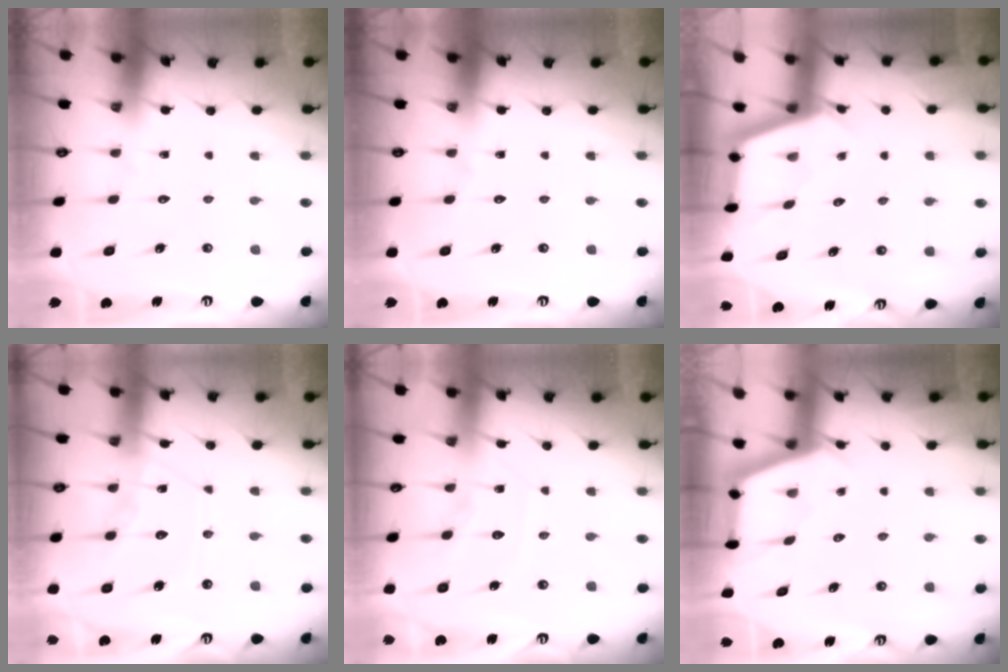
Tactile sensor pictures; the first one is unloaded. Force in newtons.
{"total": 0.0}
{"total": 2.4, "press": 2.4, "slide": 0.2}
{"total": 11.6, "press": 11.6, "slide": 1.2}
{"total": 8.0, "press": 8.0, "slide": 0.3}
{"total": 2.9, "press": 2.9, "slide": 0.3}